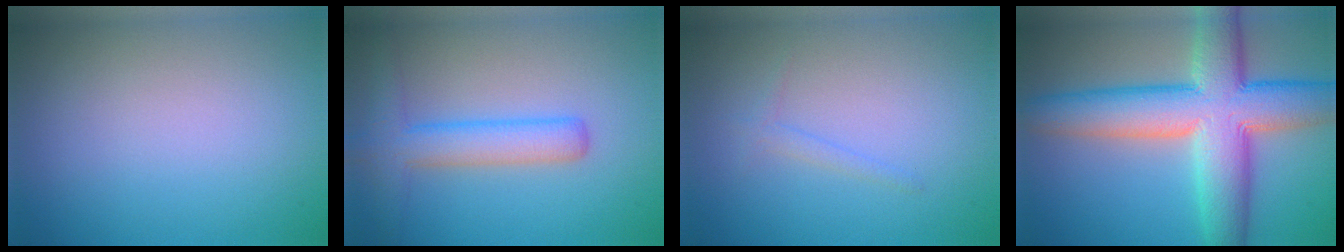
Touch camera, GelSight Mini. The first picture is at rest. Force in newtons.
{"total": 4.4, "press": 4.4, "slide": 0.1}
{"total": 1.0, "press": 1.0, "slide": 0.1}
{"total": 11.1, "press": 11.1, "slide": 0.4}